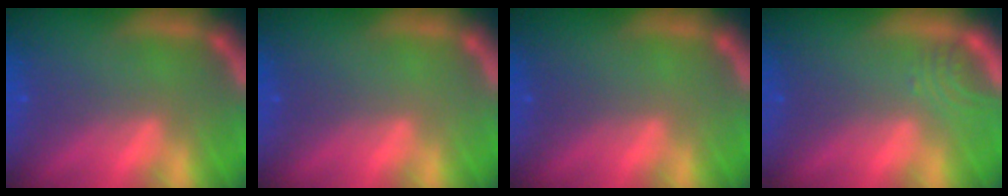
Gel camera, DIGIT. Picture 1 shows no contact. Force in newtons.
{"total": 0.0}
{"total": 0.0}
{"total": 2.0}